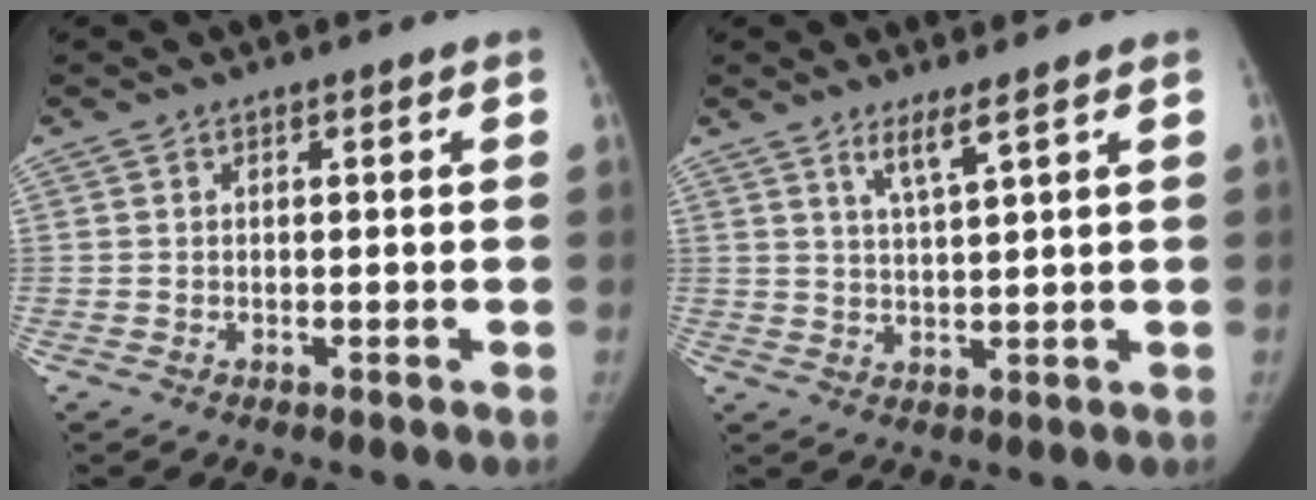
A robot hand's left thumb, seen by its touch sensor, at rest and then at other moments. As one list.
[{"total": 3.9, "force": [2.6, 0.0, 2.8], "torque": [-0.058, -0.024, 0.054]}]